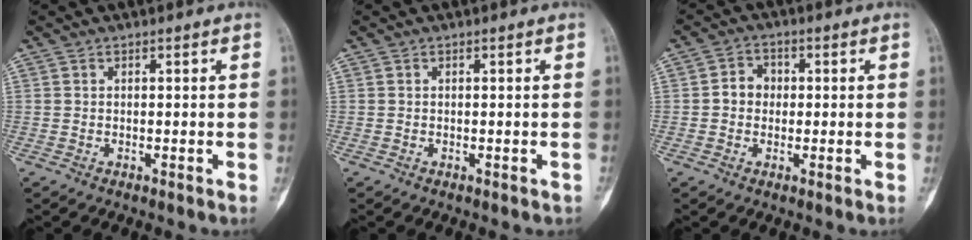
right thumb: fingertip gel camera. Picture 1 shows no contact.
{"total": 0.0}
{"total": 3.9, "force": [0.0, 3.4, 1.9], "torque": [-0.013, 0.013, -0.009]}